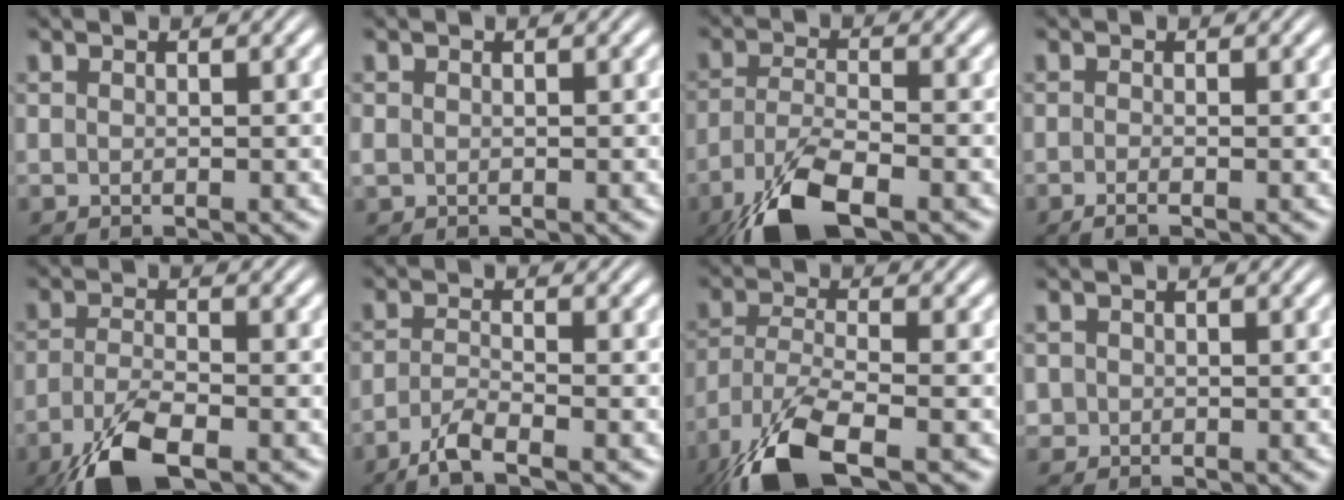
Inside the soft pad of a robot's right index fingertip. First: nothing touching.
{"total": 0.9, "force": [-0.2, 0.8, 0.3], "torque": [-0.012, -0.005, -0.001]}
{"total": 6.6, "force": [-4.0, 2.2, 4.7], "torque": [-0.096, -0.018, -0.058]}
{"total": 1.2, "force": [-1.0, 0.0, 0.7], "torque": [-0.016, 0.000, -0.020]}
{"total": 5.9, "force": [-3.8, 1.8, 4.1], "torque": [-0.082, -0.014, -0.057]}
{"total": 3.2, "force": [-2.6, 0.4, 1.8], "torque": [-0.033, -0.003, -0.048]}
{"total": 7.3, "force": [-4.2, 2.8, 5.3], "torque": [-0.124, -0.032, -0.054]}
{"total": 2.0, "force": [-0.4, 1.9, 0.4], "torque": [-0.018, -0.011, -0.004]}